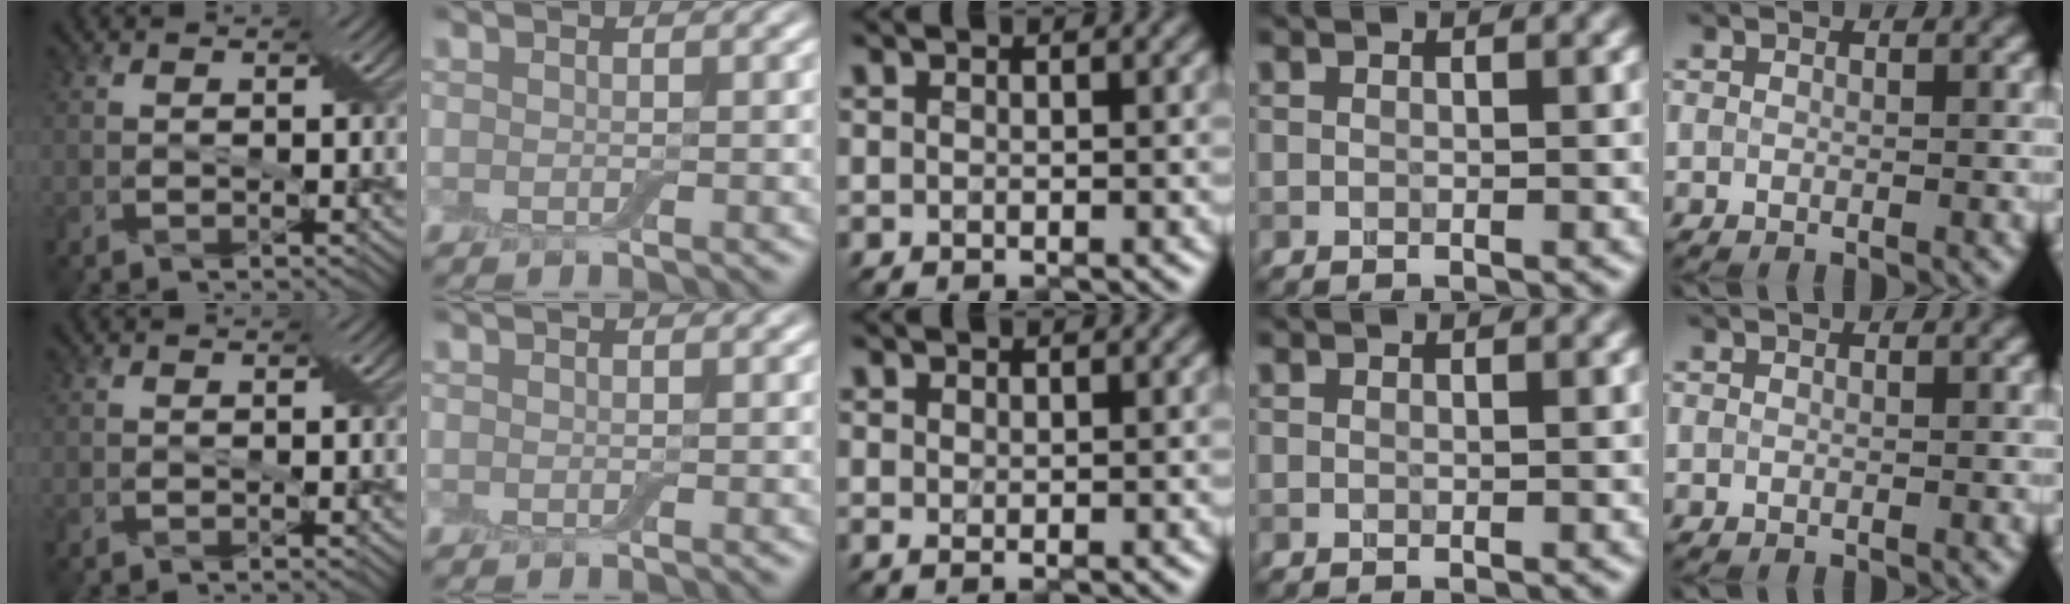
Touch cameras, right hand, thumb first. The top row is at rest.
{}